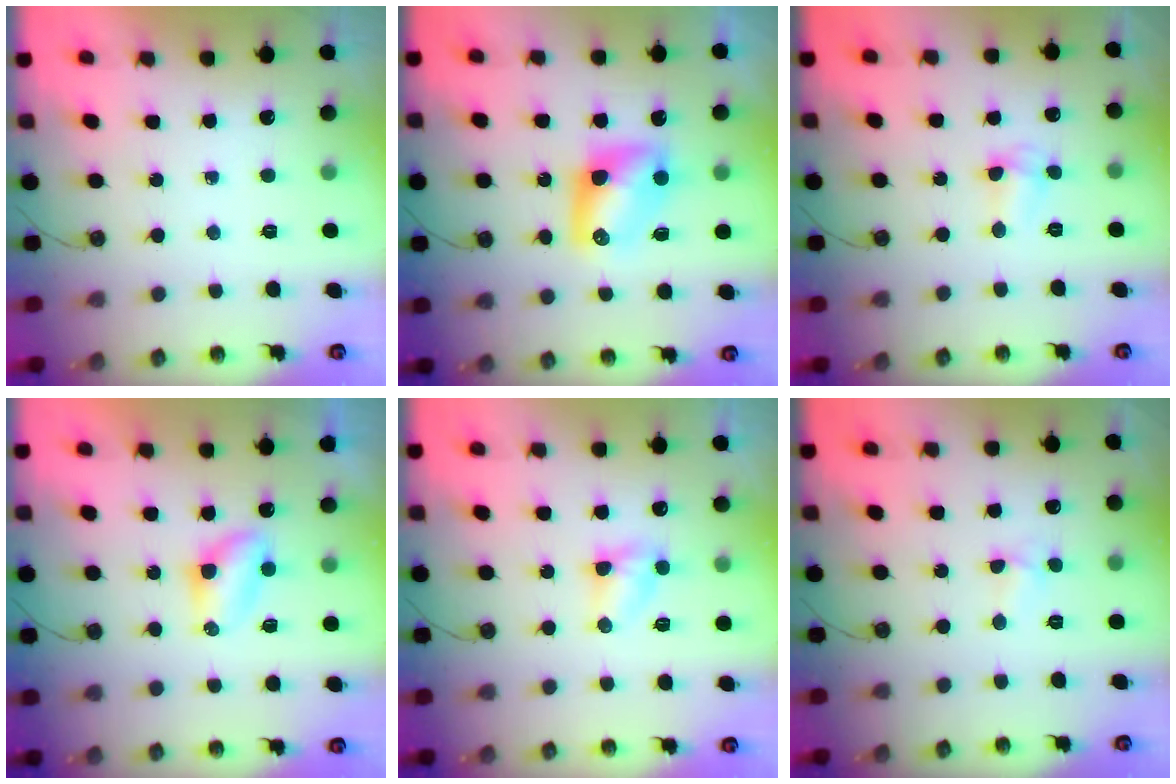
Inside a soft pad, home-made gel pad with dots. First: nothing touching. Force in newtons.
{"total": 9.3, "press": 9.3, "slide": 0.4}
{"total": 2.9, "press": 2.9, "slide": 0.3}
{"total": 4.9, "press": 4.9, "slide": 0.6}
{"total": 4.9, "press": 4.8, "slide": 0.4}
{"total": 2.6, "press": 2.5, "slide": 0.3}